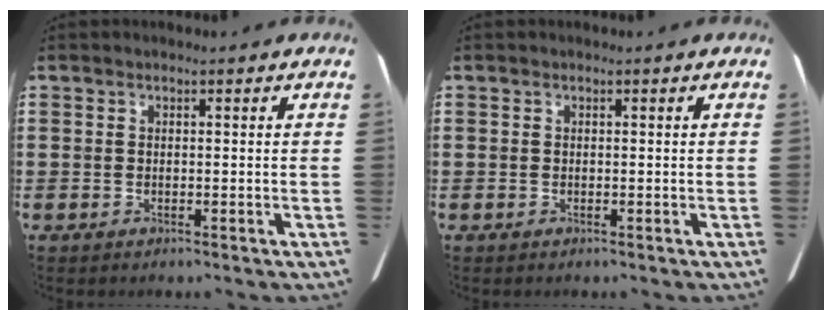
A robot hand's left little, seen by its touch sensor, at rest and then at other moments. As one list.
[{"total": 0.0}]